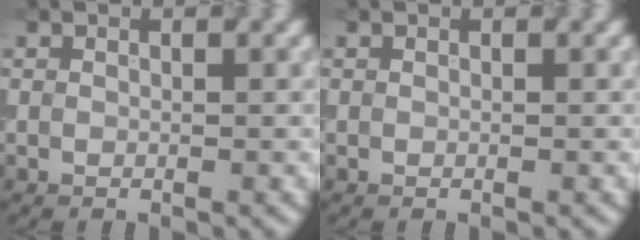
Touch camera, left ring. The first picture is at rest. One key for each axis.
{"total": 0.0}